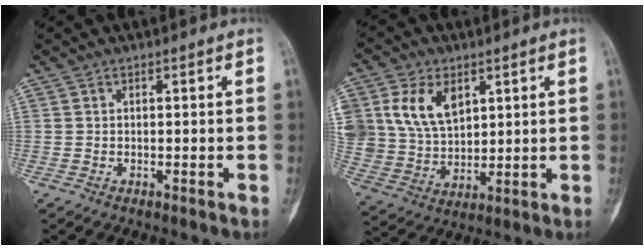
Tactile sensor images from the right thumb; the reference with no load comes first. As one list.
[{"total": 12.6, "force": [4.9, 8.6, 7.8], "torque": [-0.131, -0.013, 0.108]}]